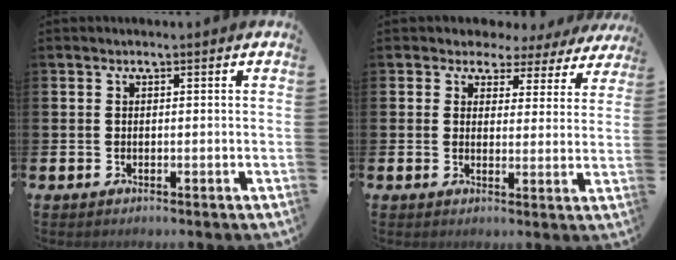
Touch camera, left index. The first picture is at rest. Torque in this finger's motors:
{"motor_torque": [0.80, -1.34, 0.62, 0.06]}